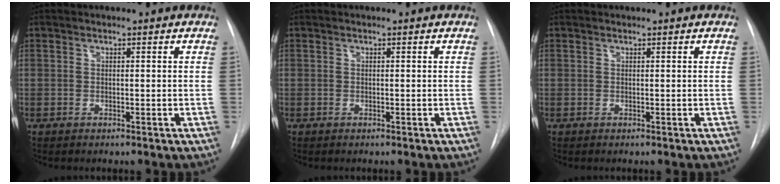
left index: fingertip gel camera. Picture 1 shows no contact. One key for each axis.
{"total": 0.0}
{"total": 0.0}